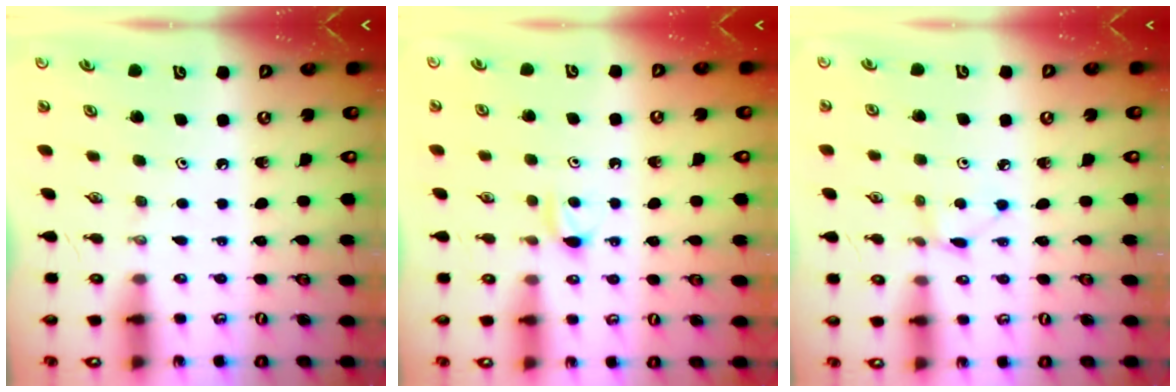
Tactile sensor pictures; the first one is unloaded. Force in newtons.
{"total": 3.4, "press": 3.4, "slide": 0.5}
{"total": 2.9, "press": 2.9, "slide": 0.4}